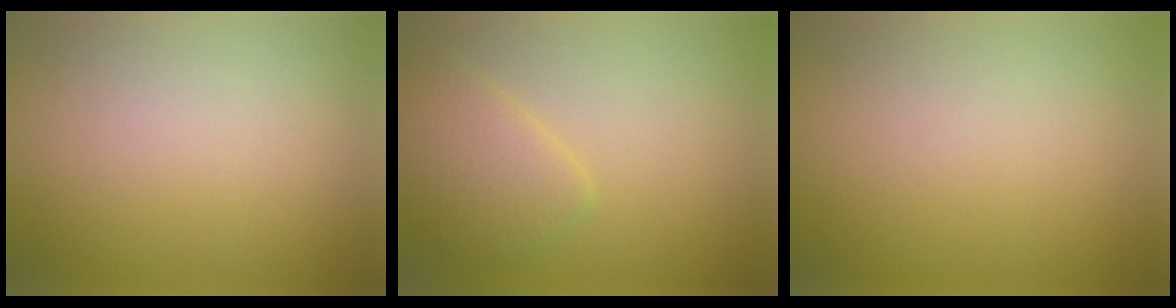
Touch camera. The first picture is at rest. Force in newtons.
{"total": 3.2, "press": 3.2, "slide": 0.2}
{"total": 0.0}